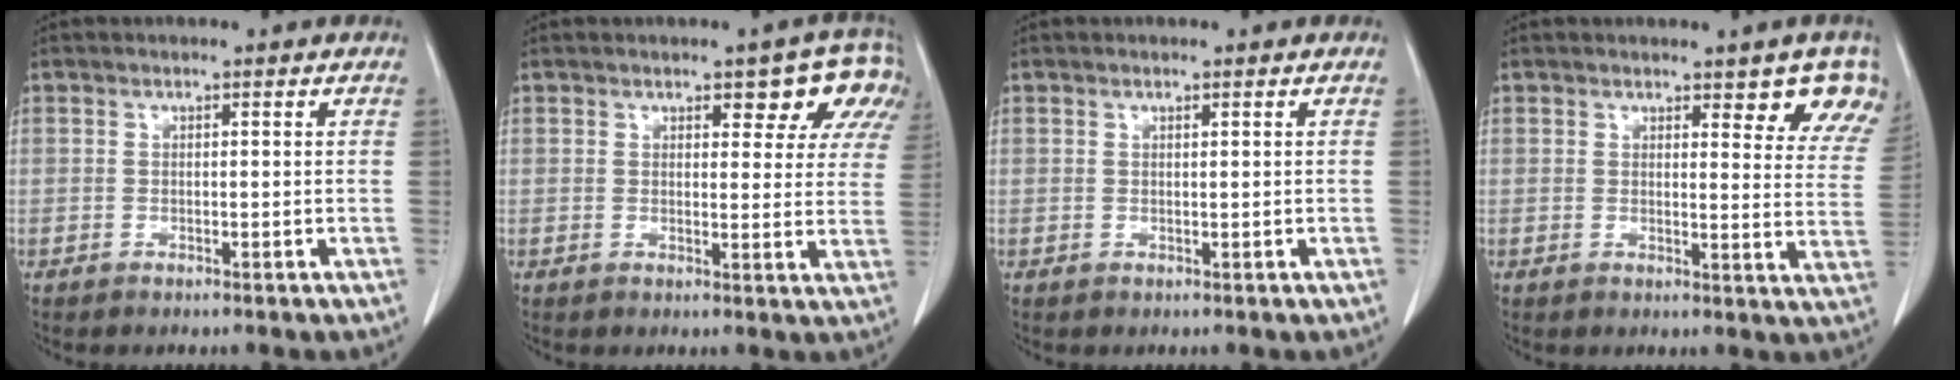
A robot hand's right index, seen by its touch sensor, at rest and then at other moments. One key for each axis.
{"total": 7.5, "fx": 4.7, "fy": 3.2, "fz": 4.9, "tx": -0.042, "ty": 0.002, "tz": 0.041}
{"total": 0.0}
{"total": 8.6, "fx": 6.6, "fy": 2.3, "fz": 5.0, "tx": -0.035, "ty": -0.023, "tz": 0.055}